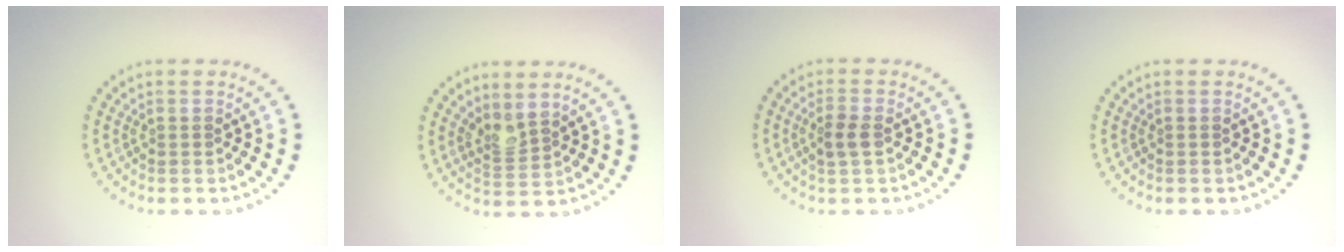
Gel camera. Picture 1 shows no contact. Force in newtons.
{"total": 2.1, "press": 1.6, "slide": 1.4}
{"total": 1.8, "press": 1.8, "slide": 0.4}
{"total": 0.0}